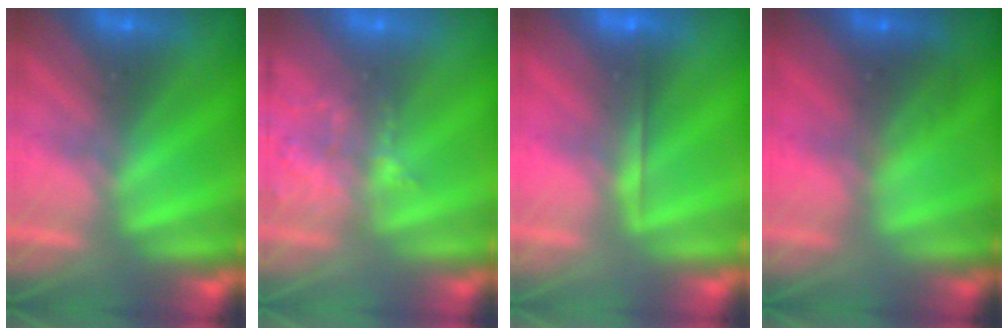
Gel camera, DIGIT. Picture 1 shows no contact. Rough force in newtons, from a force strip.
{"total": 2.0}
{"total": 2.7}
{"total": 1.7}